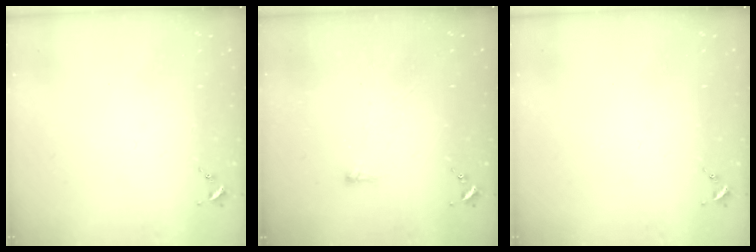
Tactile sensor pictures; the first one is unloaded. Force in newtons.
{"total": 4.0, "press": 3.9, "slide": 0.9}
{"total": 0.0}